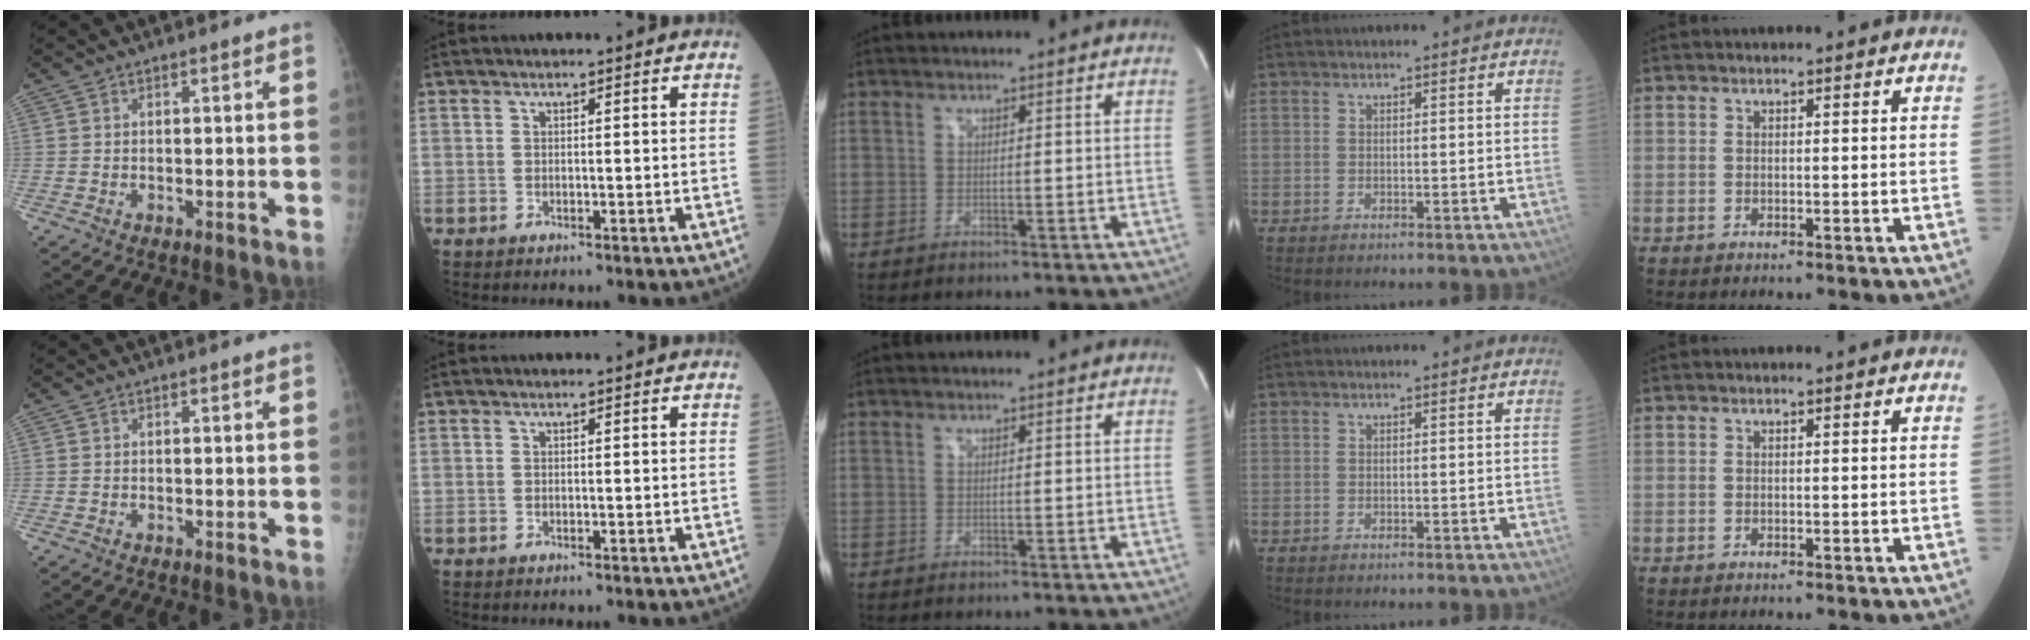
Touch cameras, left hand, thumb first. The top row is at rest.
{}